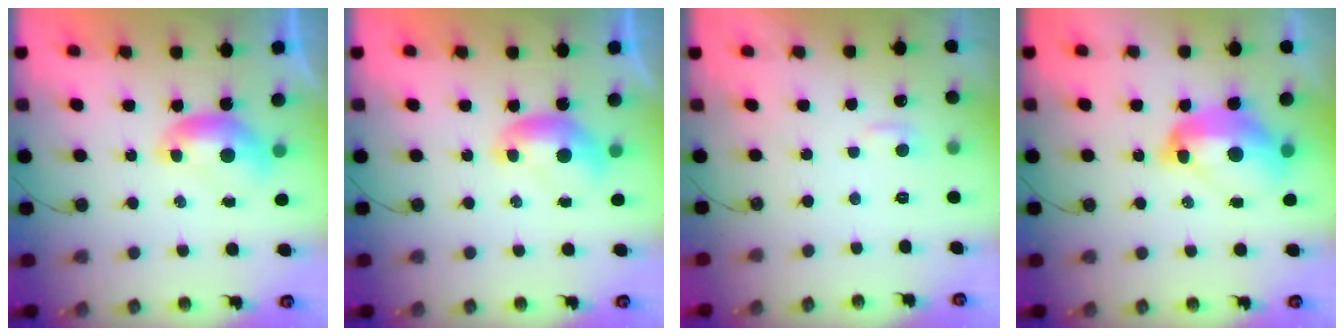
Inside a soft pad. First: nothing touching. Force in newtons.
{"total": 0.0}
{"total": 2.5, "press": 2.5, "slide": 0.5}
{"total": 7.7, "press": 7.6, "slide": 1.0}